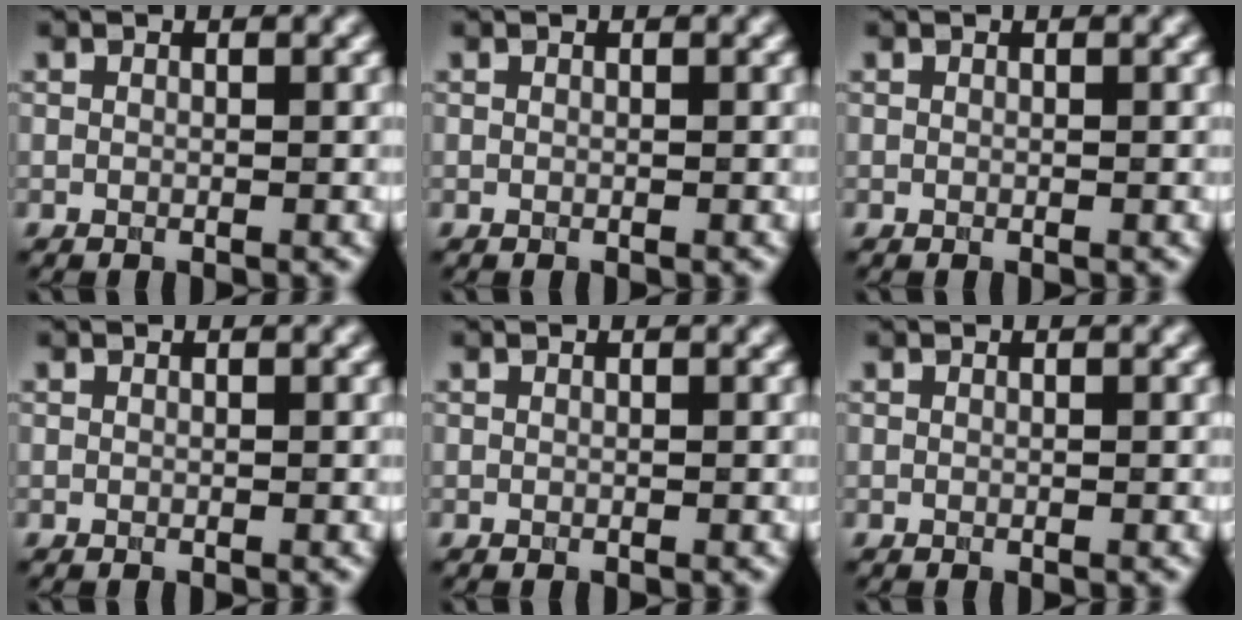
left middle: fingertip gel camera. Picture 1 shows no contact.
{"total": 0.0}
{"total": 0.0}
{"total": 0.0}
{"total": 0.0}
{"total": 0.0}